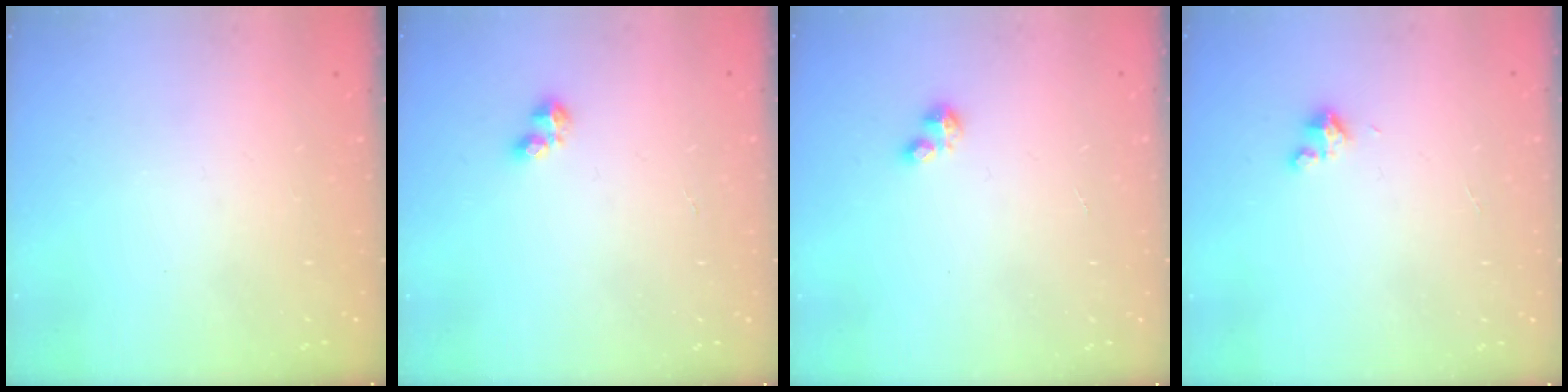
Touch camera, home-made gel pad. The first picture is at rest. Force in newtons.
{"total": 2.7, "press": 2.7, "slide": 0.5}
{"total": 2.0, "press": 2.0, "slide": 0.2}
{"total": 2.7, "press": 2.6, "slide": 0.4}